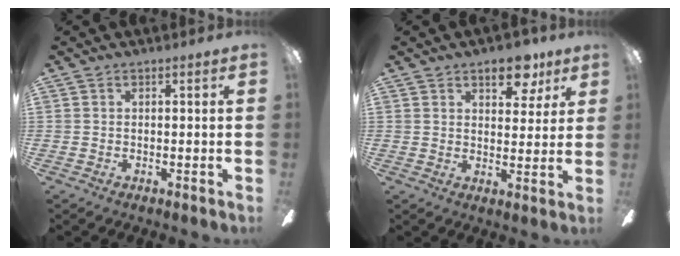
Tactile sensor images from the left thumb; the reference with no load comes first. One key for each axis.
{"total": 8.7, "fx": 5.5, "fy": 4.6, "fz": 4.9, "tx": -0.043, "ty": -0.023, "tz": 0.091}